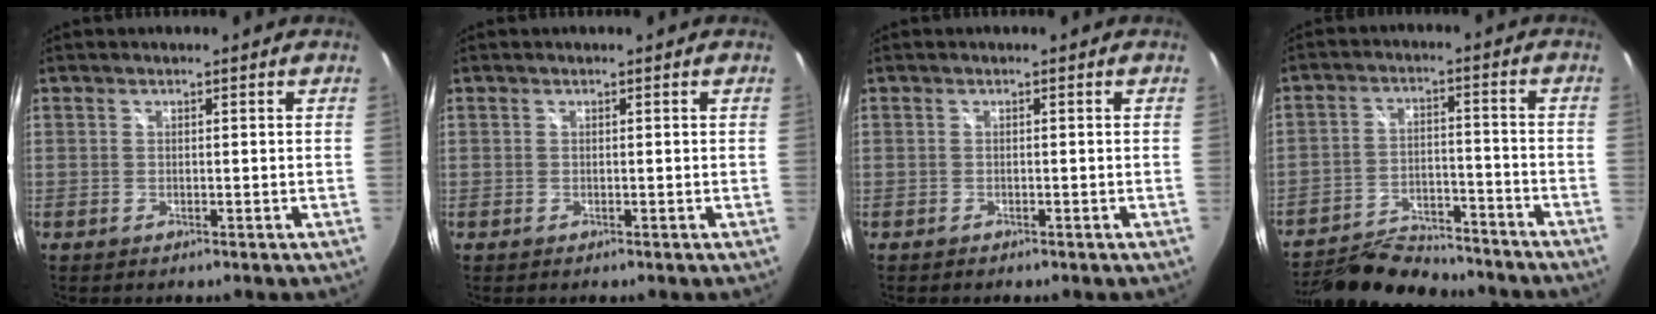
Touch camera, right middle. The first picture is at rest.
{"total": 0.0}
{"total": 0.9, "force": [-0.7, 0.4, 0.2], "torque": [-0.008, -0.003, -0.013]}
{"total": 16.1, "force": [-14.7, 3.7, 5.4], "torque": [-0.120, -0.002, -0.229]}